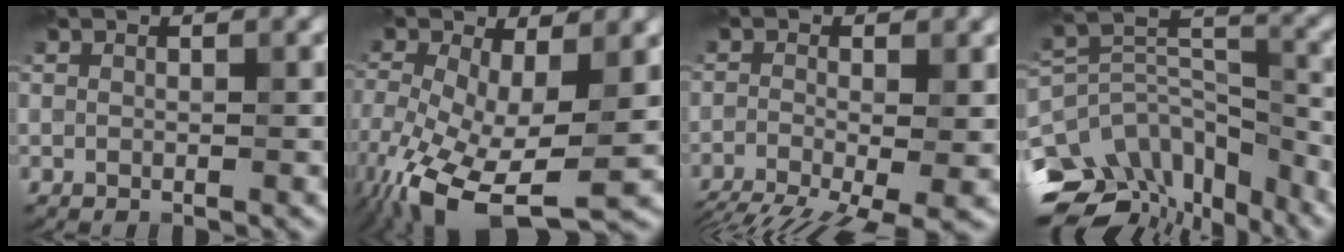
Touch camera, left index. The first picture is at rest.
{"total": 12.6, "force": [-4.9, 5.5, 10.2], "torque": [-0.217, -0.045, -0.083]}
{"total": 10.5, "force": [-6.6, 3.8, 7.2], "torque": [-0.117, -0.030, -0.086]}
{"total": 13.2, "force": [-9.2, 7.7, 5.5], "torque": [-0.114, 0.008, -0.111]}